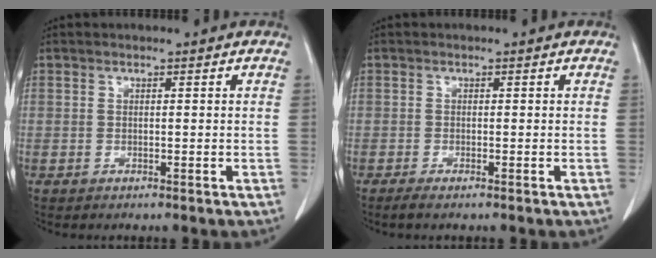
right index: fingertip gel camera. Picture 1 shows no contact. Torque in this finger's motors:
{"motor_torque": [-0.01, 0.03, 0.11, 0.02]}